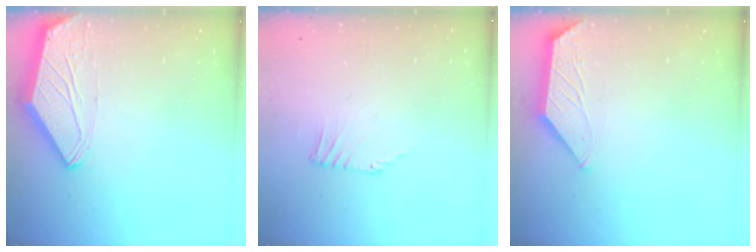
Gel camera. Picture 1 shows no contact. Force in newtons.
{"total": 0.8, "press": 0.8, "slide": 0.2}
{"total": 0.8, "press": 0.8, "slide": 0.2}